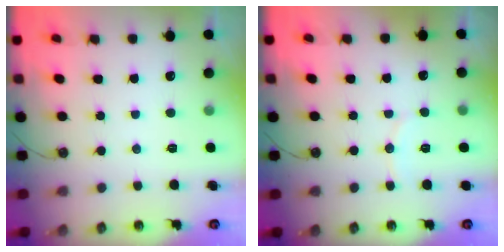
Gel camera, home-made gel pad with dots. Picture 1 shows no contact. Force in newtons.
{"total": 5.1, "press": 5.1, "slide": 0.4}